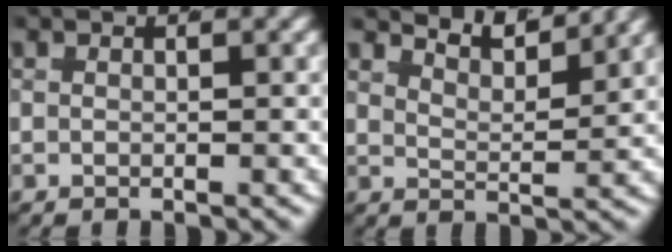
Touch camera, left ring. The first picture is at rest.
{"total": 6.0, "force": [4.8, 2.4, 2.6], "torque": [-0.045, 0.013, 0.061]}